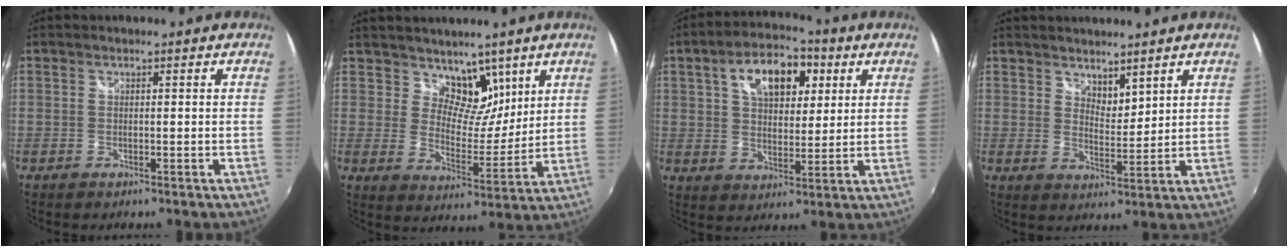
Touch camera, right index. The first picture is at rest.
{"total": 8.8, "force": [6.0, 5.5, 3.5], "torque": [-0.036, -0.018, 0.102]}
{"total": 13.4, "force": [5.3, 7.6, 9.7], "torque": [-0.162, 0.033, 0.087]}
{"total": 4.3, "force": [3.7, 1.7, 1.7], "torque": [-0.018, -0.002, 0.064]}